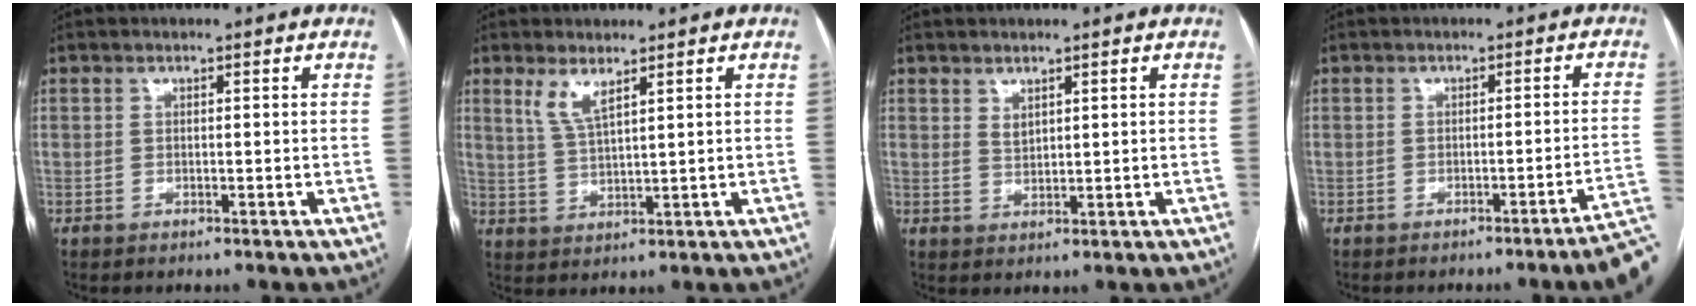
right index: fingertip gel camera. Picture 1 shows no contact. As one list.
[{"total": 4.1, "force": [2.6, 0.5, 3.1], "torque": [-0.068, -0.005, 0.059]}, {"total": 1.7, "force": [1.2, 0.8, 0.9], "torque": [-0.015, -0.004, 0.030]}, {"total": 6.8, "force": [-5.0, -1.3, 4.4], "torque": [-0.022, 0.008, -0.062]}]